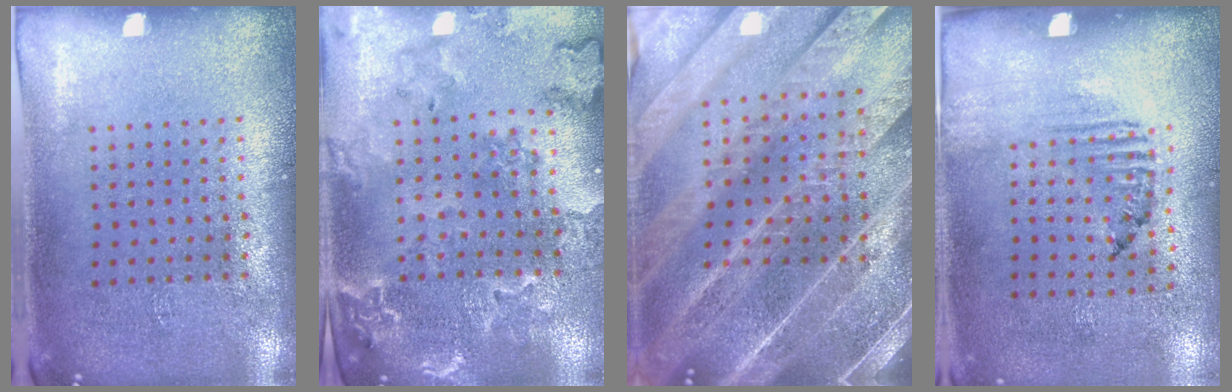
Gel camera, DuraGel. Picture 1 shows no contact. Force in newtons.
{"total": 1.9, "press": 1.9, "slide": 0.3}
{"total": 5.6, "press": 4.7, "slide": 3.0}
{"total": 1.6, "press": 1.0, "slide": 1.3}